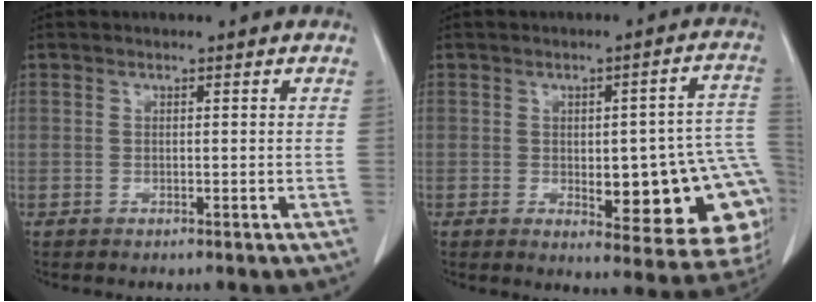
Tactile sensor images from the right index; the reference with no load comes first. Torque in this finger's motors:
{"motor_torque": [0.43, -0.34, 0.22, 0.04]}